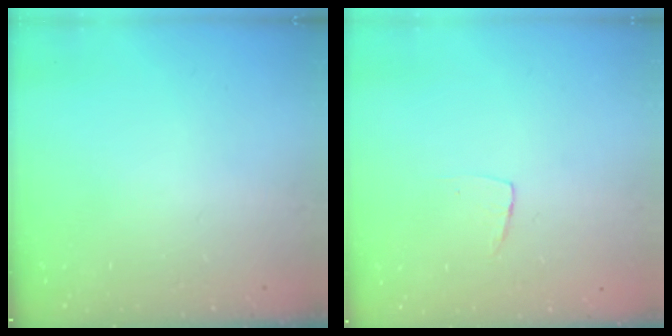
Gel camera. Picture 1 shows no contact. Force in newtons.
{"total": 3.8, "press": 3.7, "slide": 0.3}